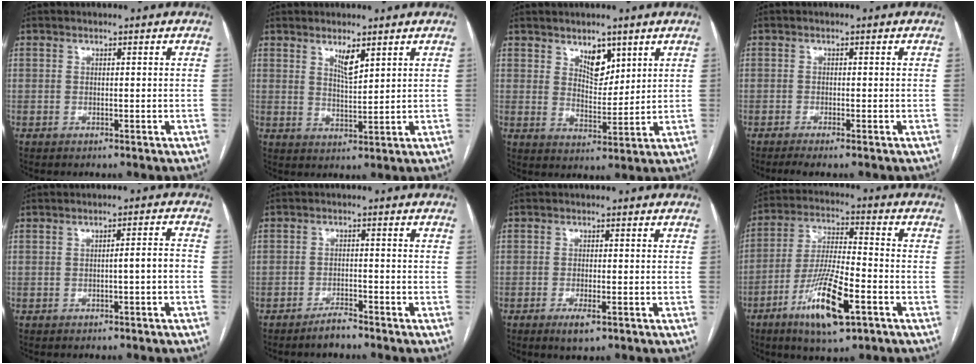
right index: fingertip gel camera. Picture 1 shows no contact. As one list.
[{"total": 3.5, "force": [2.3, 0.6, 2.6], "torque": [-0.051, -0.008, 0.046]}, {"total": 5.3, "force": [3.3, 2.6, 3.2], "torque": [-0.051, -0.006, 0.060]}, {"total": 2.6, "force": [-2.0, -0.1, 1.6], "torque": [-0.027, -0.005, -0.033]}, {"total": 2.7, "force": [-0.9, 0.1, 2.5], "torque": [-0.032, 0.005, -0.015]}, {"total": 2.7, "force": [-2.4, 0.6, 0.9], "torque": [-0.016, 0.000, -0.042]}, {"total": 3.1, "force": [-1.7, 0.7, 2.5], "torque": [-0.045, -0.004, -0.026]}, {"total": 13.4, "force": [-6.5, 2.6, 11.5], "torque": [-0.224, -0.015, -0.114]}]